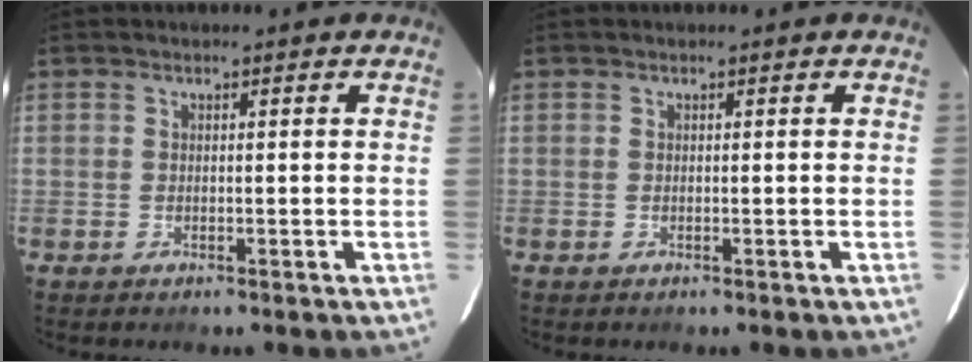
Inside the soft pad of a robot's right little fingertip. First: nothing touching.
{"total": 0.0}